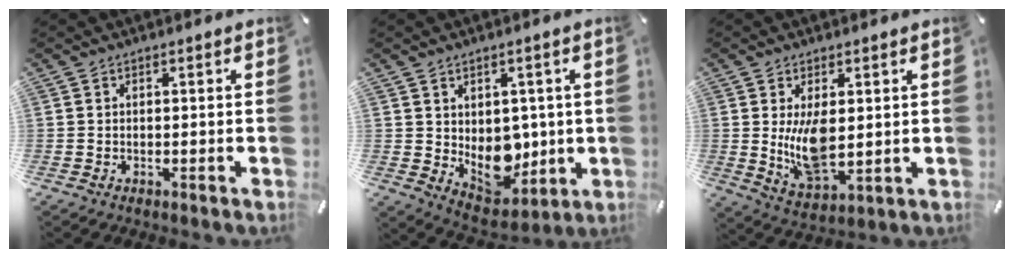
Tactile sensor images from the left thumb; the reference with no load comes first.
{"total": 9.6, "force": [1.0, 8.2, 4.9], "torque": [-0.050, -0.024, 0.030]}
{"total": 10.0, "force": [1.5, 5.2, 8.5], "torque": [-0.169, -0.023, 0.022]}